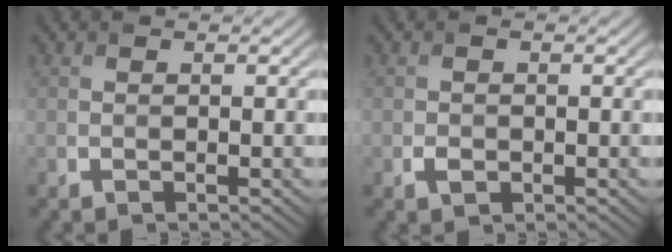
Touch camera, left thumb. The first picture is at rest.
{"total": 1.2, "force": [-0.5, 0.9, 0.6], "torque": [-0.012, -0.005, -0.010]}